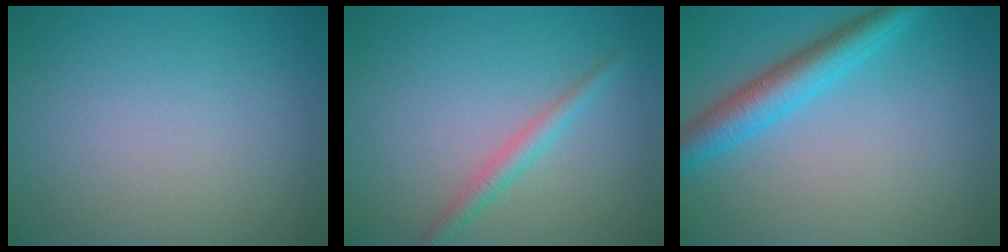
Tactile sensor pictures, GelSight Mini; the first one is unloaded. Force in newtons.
{"total": 2.0, "press": 2.0, "slide": 0.1}
{"total": 4.5, "press": 4.5, "slide": 0.3}